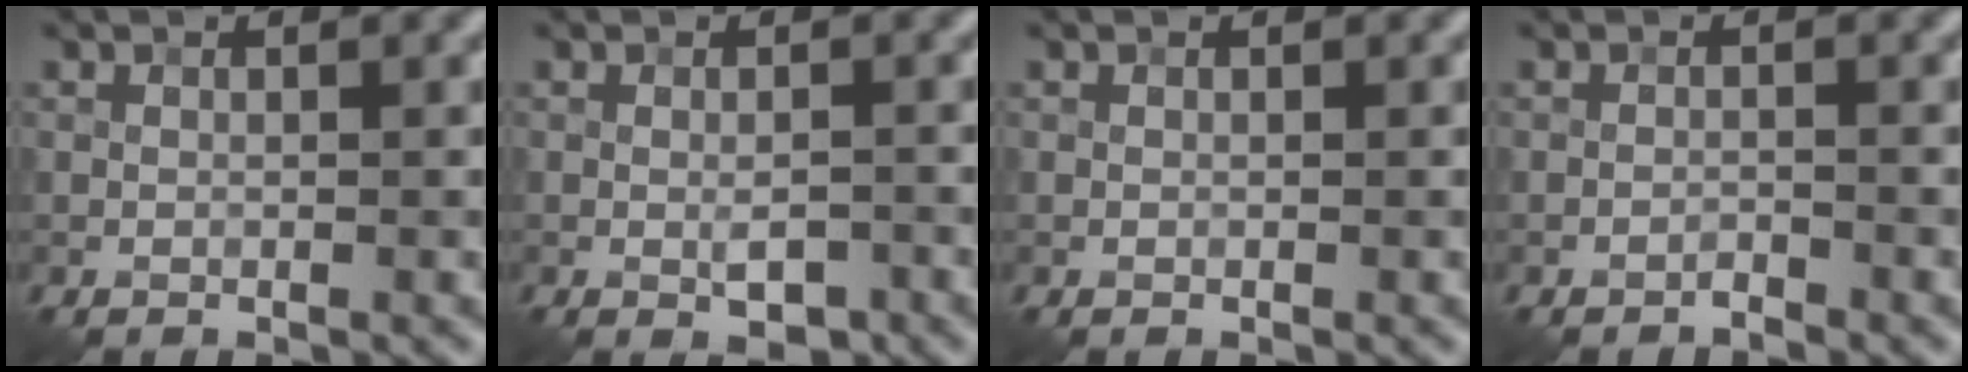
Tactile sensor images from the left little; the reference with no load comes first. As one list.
[{"total": 1.9, "force": [-0.6, 0.8, 1.6], "torque": [-0.025, -0.002, -0.008]}, {"total": 0.0}, {"total": 0.7, "force": [-0.7, 0.0, 0.2], "torque": [-0.001, 0.004, -0.015]}]